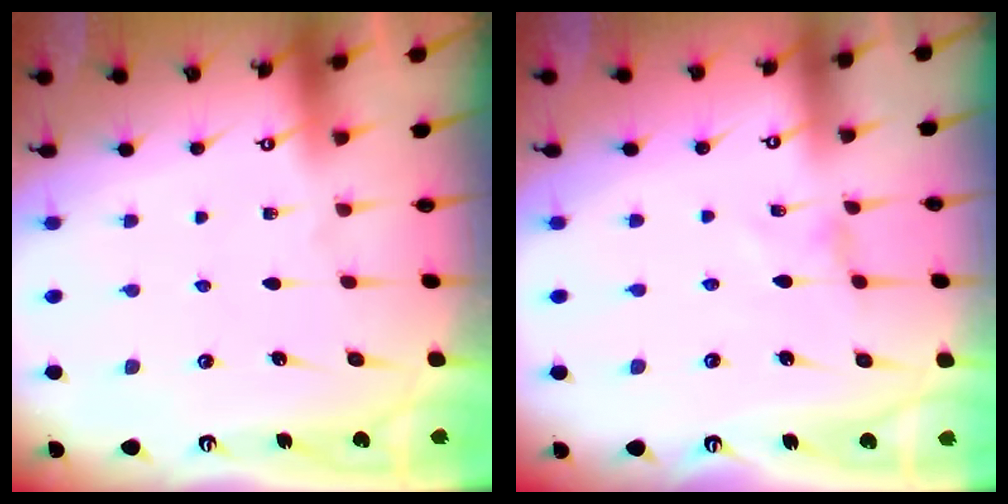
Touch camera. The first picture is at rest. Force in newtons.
{"total": 0.0}